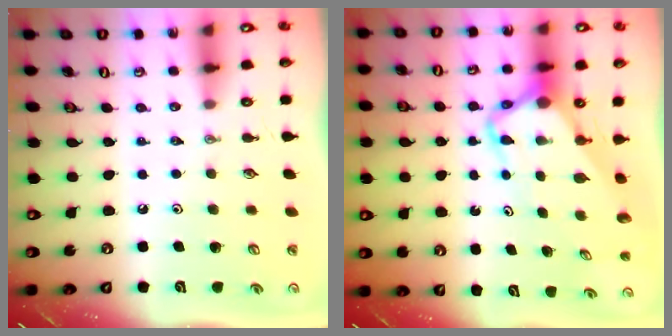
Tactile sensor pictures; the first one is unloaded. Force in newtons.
{"total": 6.4, "press": 6.4, "slide": 0.6}